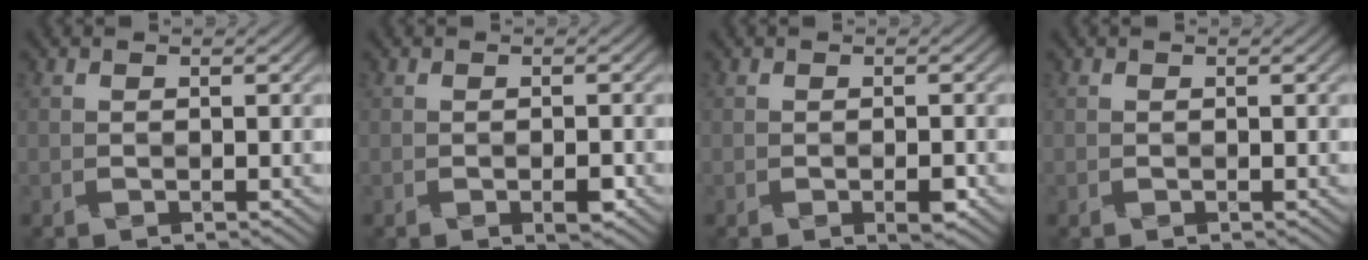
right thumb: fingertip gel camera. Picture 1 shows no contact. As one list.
[{"total": 1.4, "force": [-0.7, 0.5, 1.1], "torque": [-0.019, -0.002, -0.012]}, {"total": 1.5, "force": [-0.8, 0.4, 1.2], "torque": [-0.021, -0.001, -0.013]}, {"total": 0.0}]